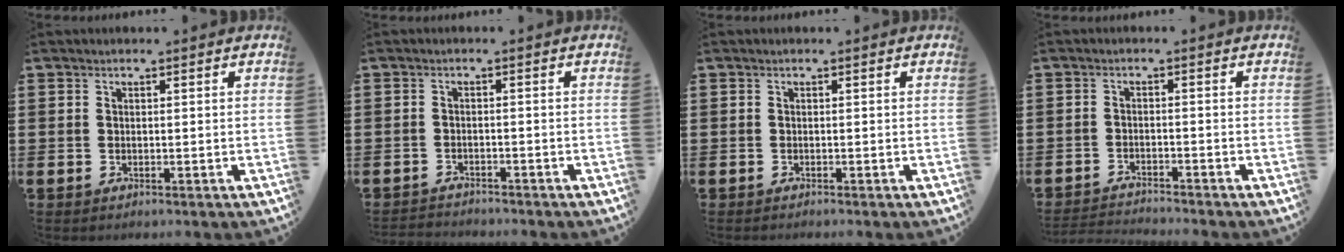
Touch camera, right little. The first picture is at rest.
{"total": 1.5, "force": [-1.5, 0.1, -0.2], "torque": [-0.001, 0.003, -0.033]}
{"total": 0.0}
{"total": 2.0, "force": [-2.0, -0.2, 0.0], "torque": [-0.004, 0.002, -0.042]}